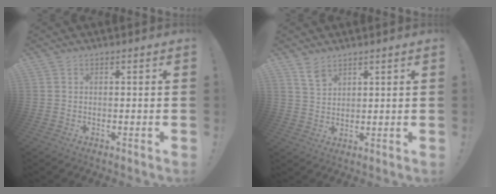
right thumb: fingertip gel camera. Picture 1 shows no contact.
{"total": 4.9, "force": [3.7, 2.5, 2.0], "torque": [-0.027, -0.024, 0.069]}